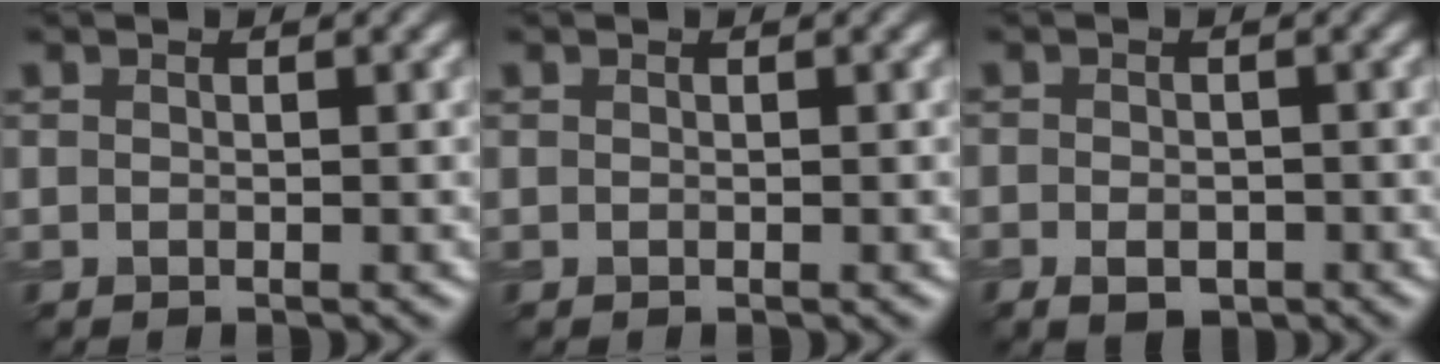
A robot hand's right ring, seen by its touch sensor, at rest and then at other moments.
{"total": 0.0}
{"total": 2.3, "force": [-0.9, 1.4, 1.5], "torque": [-0.023, -0.009, -0.014]}